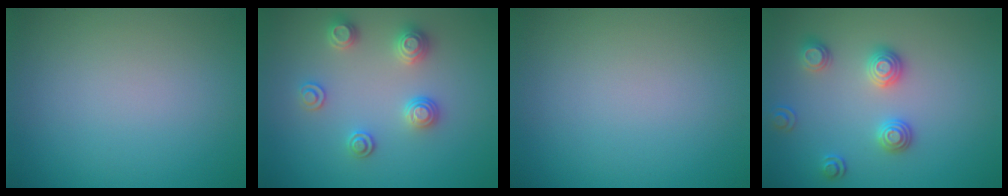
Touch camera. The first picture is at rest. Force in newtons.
{"total": 2.9, "press": 2.9, "slide": 0.2}
{"total": 0.0}
{"total": 2.7, "press": 2.6, "slide": 0.9}